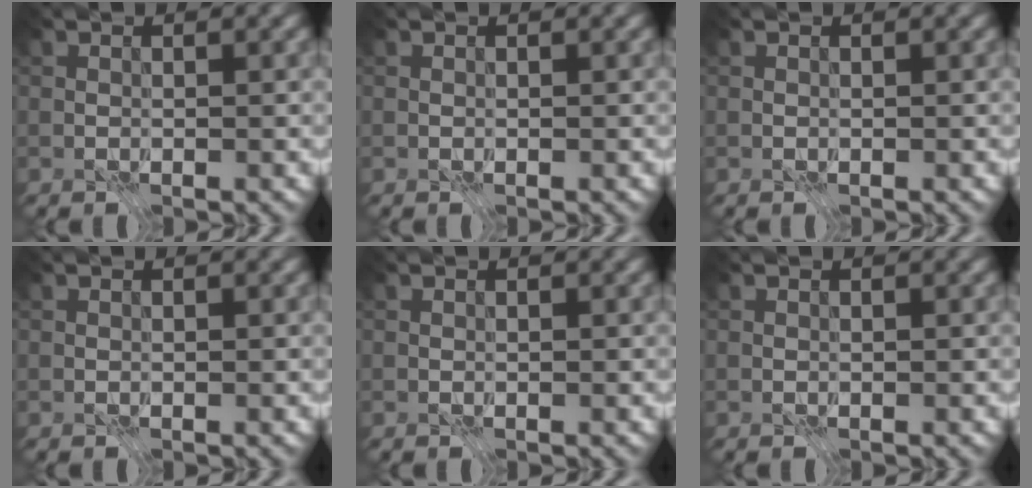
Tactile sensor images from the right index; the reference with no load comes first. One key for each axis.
{"total": 0.0}
{"total": 0.0}
{"total": 0.0}
{"total": 0.0}
{"total": 0.0}